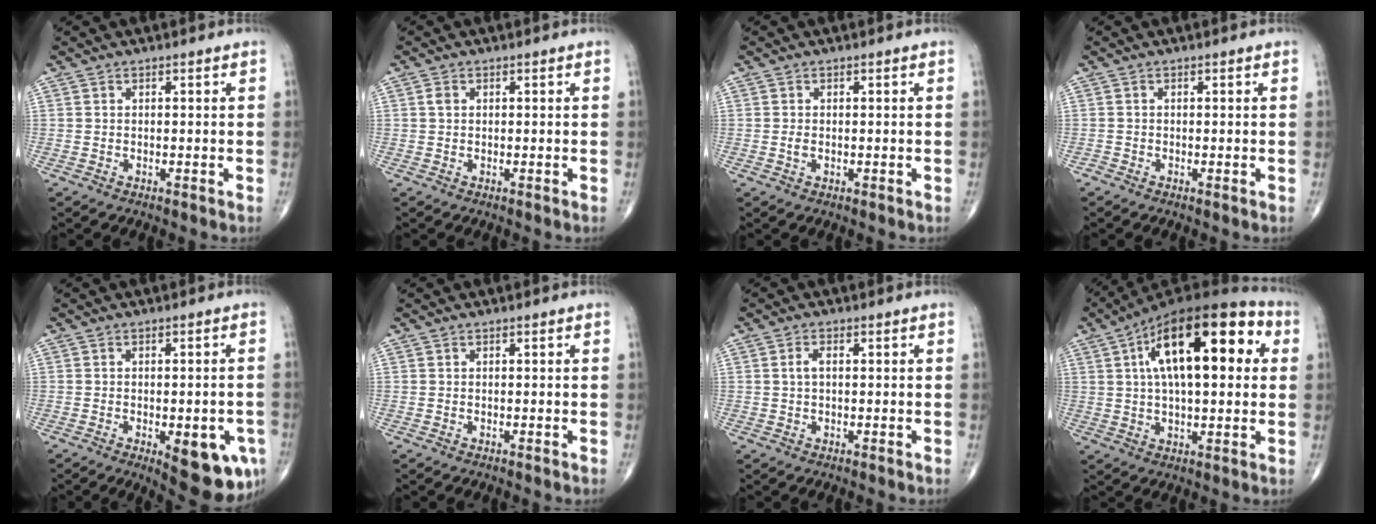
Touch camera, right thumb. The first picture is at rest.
{"total": 1.0, "force": [0.3, 0.8, 0.6], "torque": [-0.011, 0.000, 0.004]}
{"total": 1.0, "force": [-0.1, 0.6, 0.8], "torque": [-0.019, -0.003, -0.002]}
{"total": 0.5, "force": [-0.3, 0.2, 0.3], "torque": [-0.008, -0.003, -0.011]}
{"total": 12.2, "force": [-4.5, 4.7, 10.4], "torque": [-0.109, 0.000, -0.044]}
{"total": 0.0}
{"total": 2.0, "force": [0.3, 1.0, 1.7], "torque": [-0.037, 0.006, 0.005]}
{"total": 22.9, "force": [5.9, 9.8, 19.8], "torque": [-0.305, 0.024, 0.083]}